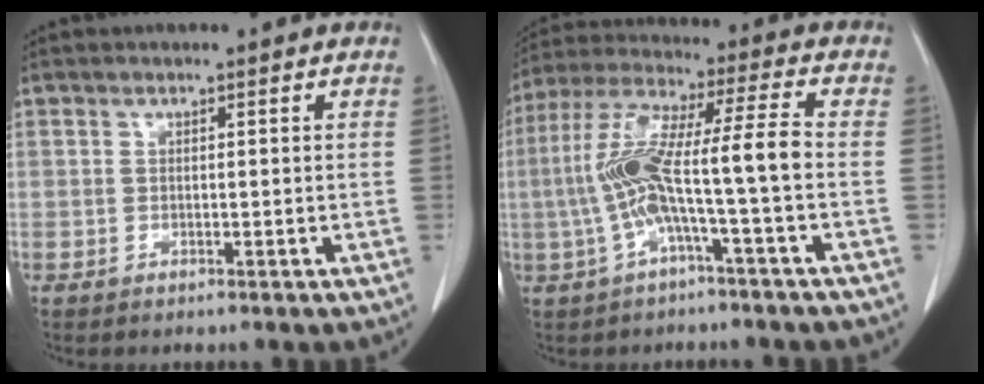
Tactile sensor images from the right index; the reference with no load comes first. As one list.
[{"total": 11.8, "force": [-2.4, 0.0, 11.6], "torque": [-0.237, 0.032, -0.049]}]